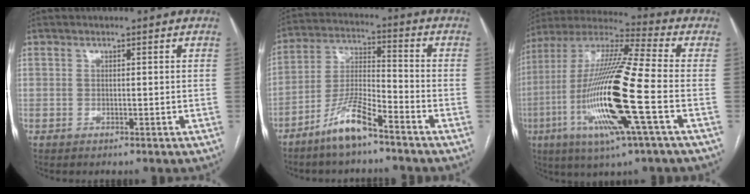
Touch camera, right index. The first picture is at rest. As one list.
[{"total": 9.2, "force": [-6.6, 1.3, 6.3], "torque": [-0.134, -0.014, -0.132]}, {"total": 20.7, "force": [-5.4, 0.7, 20.0], "torque": [-0.423, -0.021, -0.108]}]